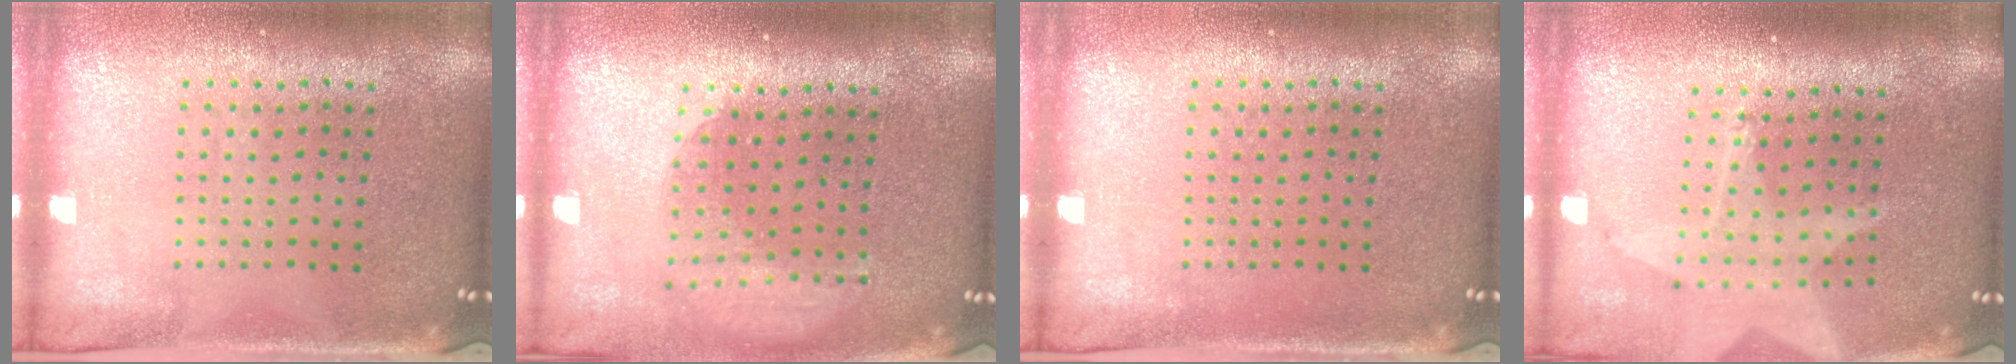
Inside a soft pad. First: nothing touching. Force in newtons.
{"total": 1.7, "press": 1.3, "slide": 1.1}
{"total": 0.0}
{"total": 2.0, "press": 1.5, "slide": 1.2}